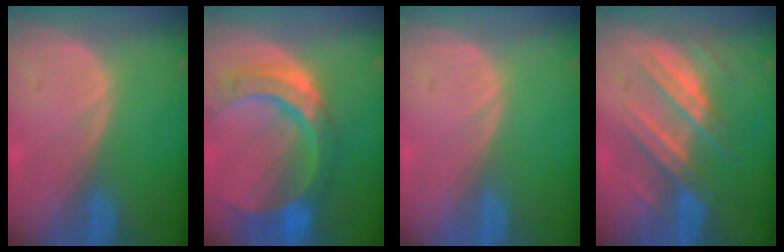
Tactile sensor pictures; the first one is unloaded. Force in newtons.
{"total": 11.0, "press": 9.3, "slide": 5.9}
{"total": 0.0}
{"total": 7.4, "press": 7.4, "slide": 0.4}